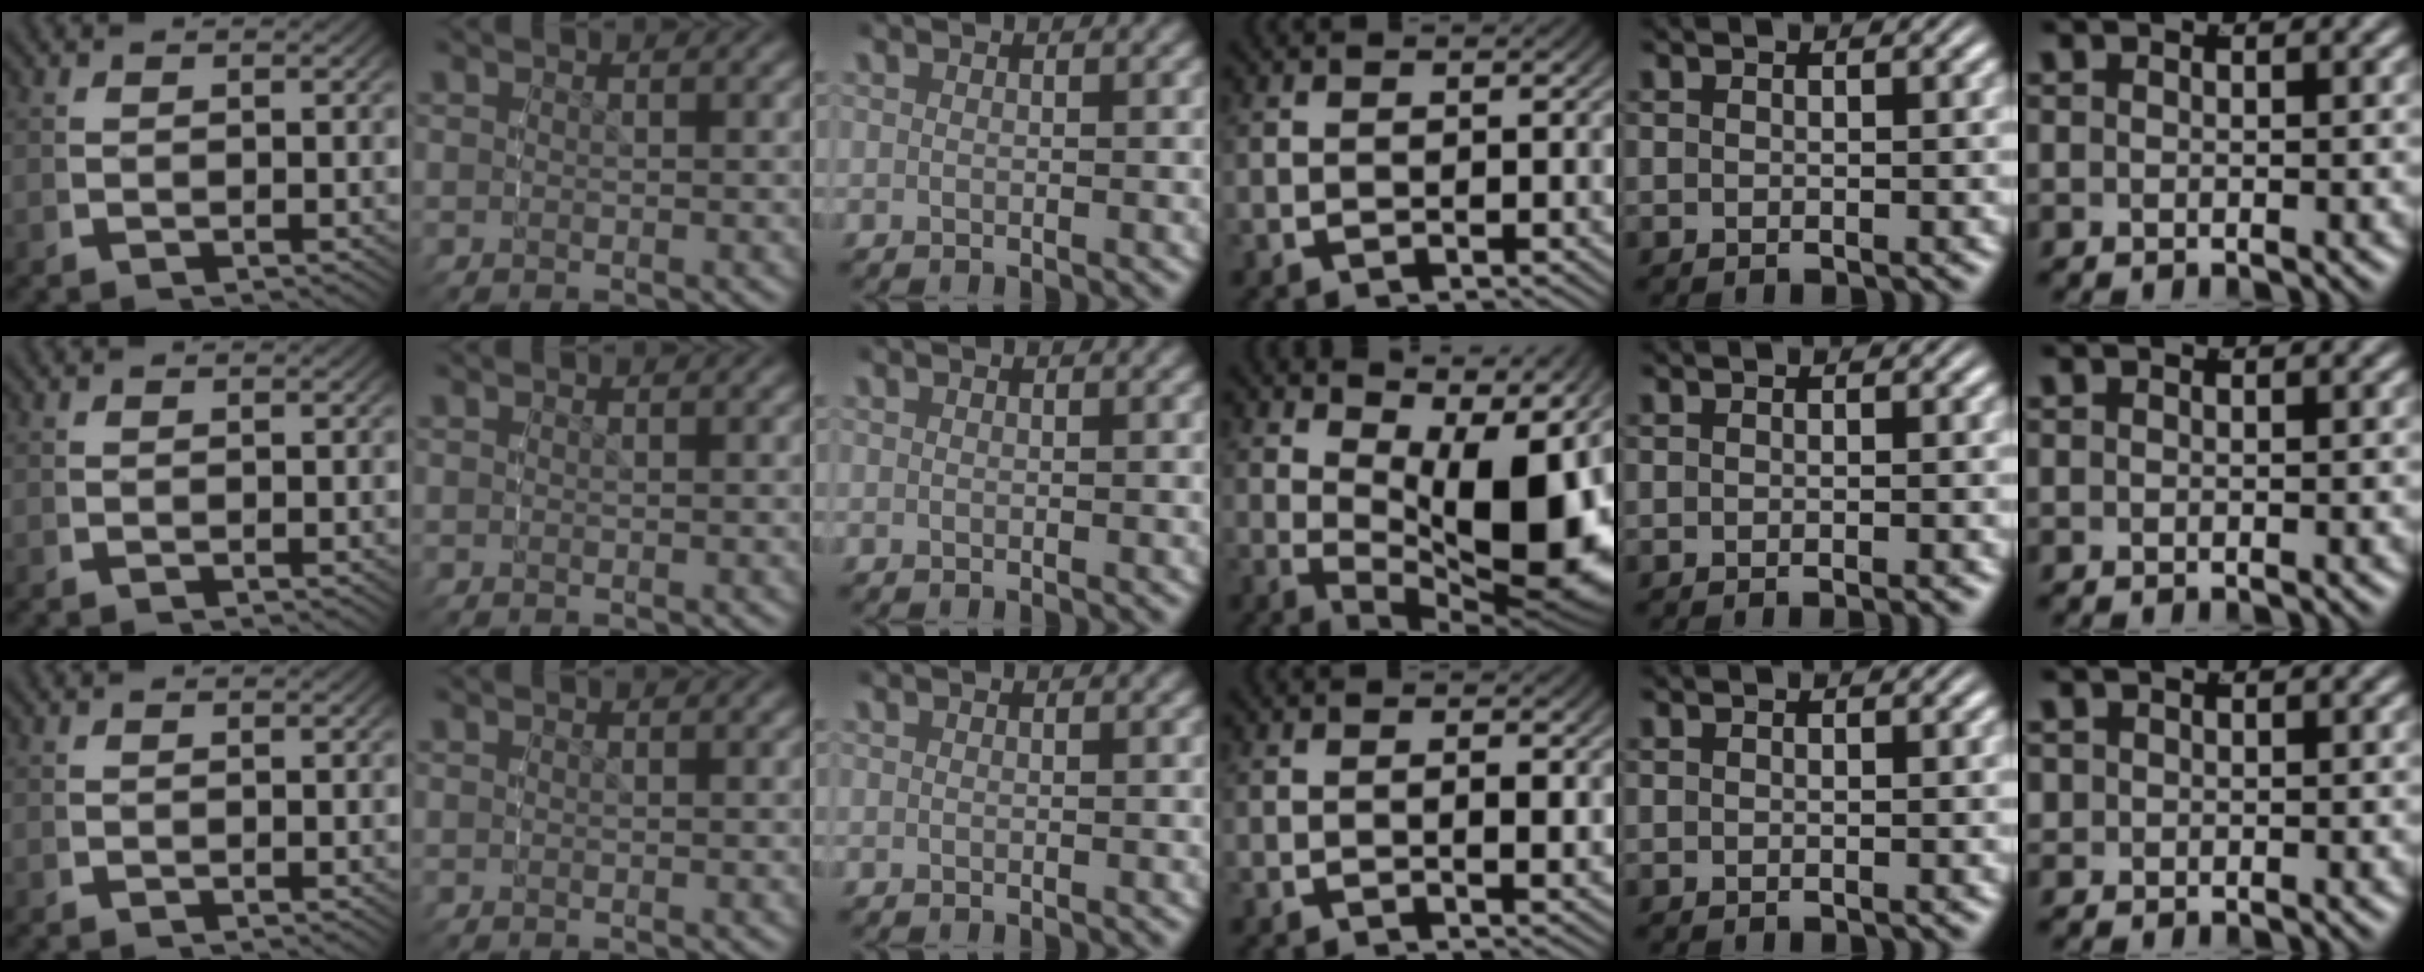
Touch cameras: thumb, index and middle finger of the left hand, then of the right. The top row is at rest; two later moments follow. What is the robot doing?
{"motion": "lift_and_place", "object": "toy banana"}